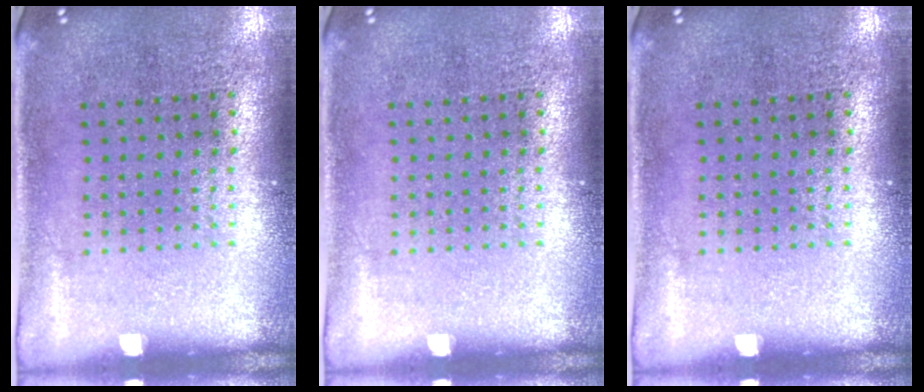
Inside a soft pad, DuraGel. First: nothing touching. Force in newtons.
{"total": 0.0}
{"total": 0.0}